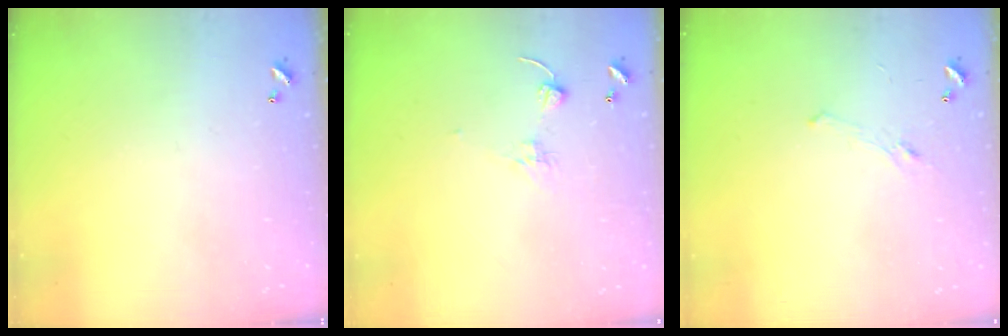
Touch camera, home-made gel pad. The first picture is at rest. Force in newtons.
{"total": 1.7, "press": 1.5, "slide": 0.7}
{"total": 1.2, "press": 0.8, "slide": 0.9}